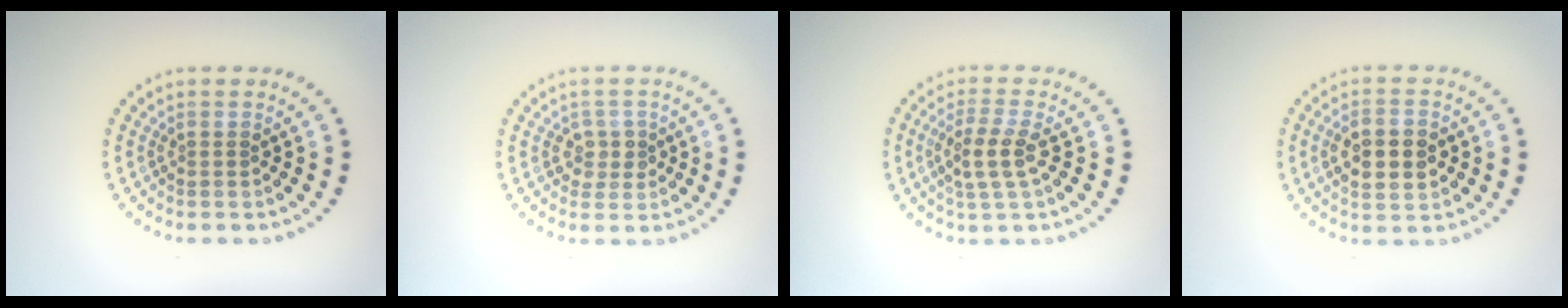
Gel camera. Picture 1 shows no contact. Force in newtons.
{"total": 1.7, "press": 1.6, "slide": 0.5}
{"total": 3.1, "press": 2.9, "slide": 1.3}
{"total": 4.4, "press": 4.4, "slide": 0.2}